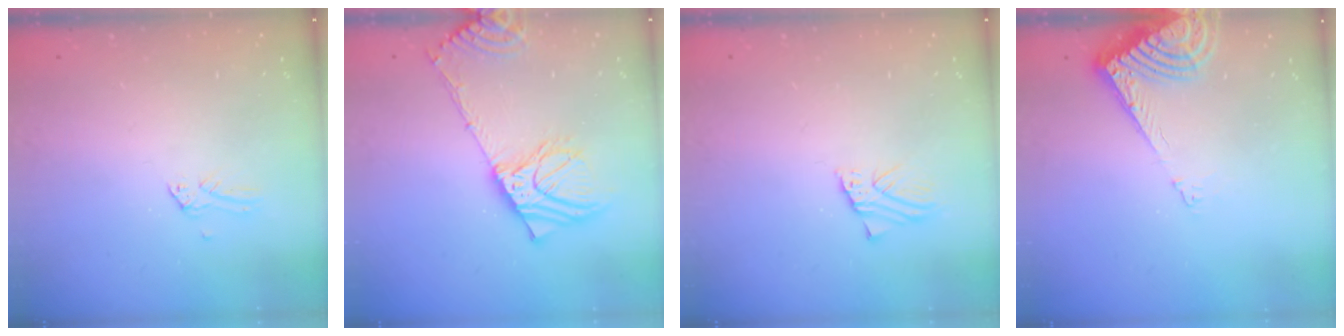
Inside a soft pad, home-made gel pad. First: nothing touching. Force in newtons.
{"total": 16.3, "press": 15.9, "slide": 3.7}
{"total": 1.8, "press": 1.8, "slide": 0.1}
{"total": 9.2, "press": 9.2, "slide": 0.7}